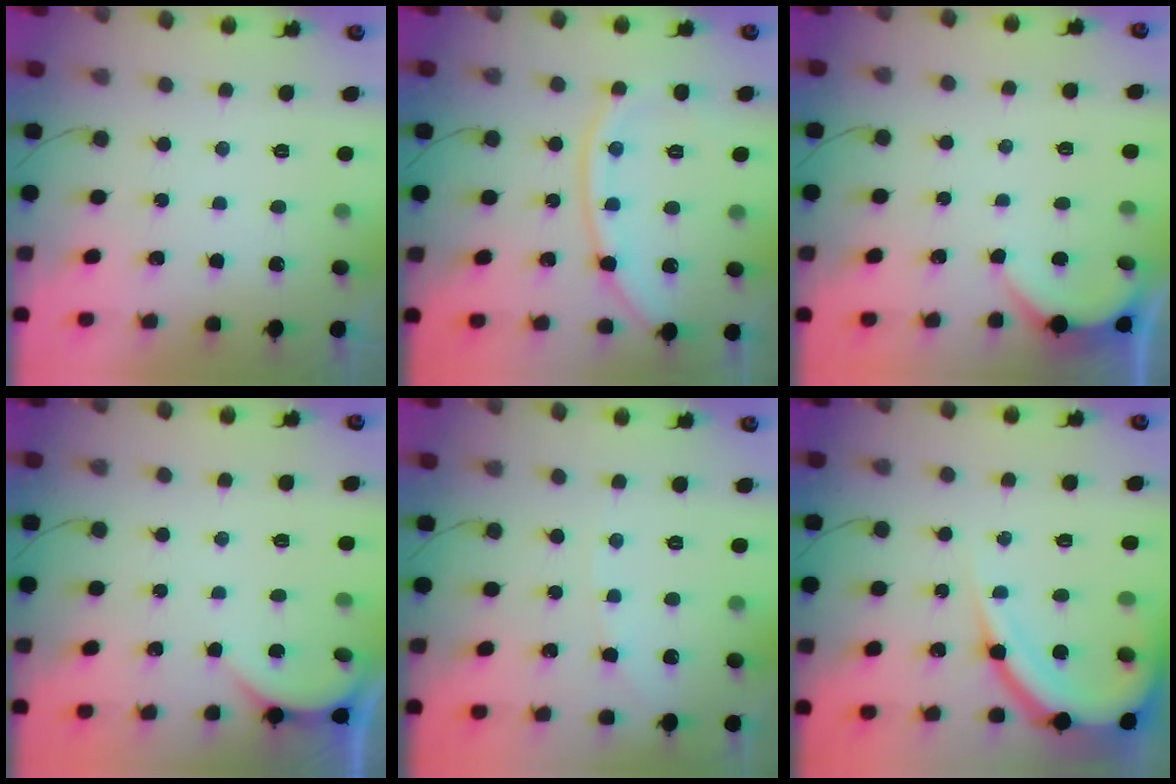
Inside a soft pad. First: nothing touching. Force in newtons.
{"total": 11.7, "press": 11.6, "slide": 0.9}
{"total": 2.7, "press": 2.6, "slide": 0.4}
{"total": 0.6, "press": 0.6, "slide": 0.1}
{"total": 2.1, "press": 2.1, "slide": 0.3}
{"total": 12.8, "press": 12.8, "slide": 1.4}